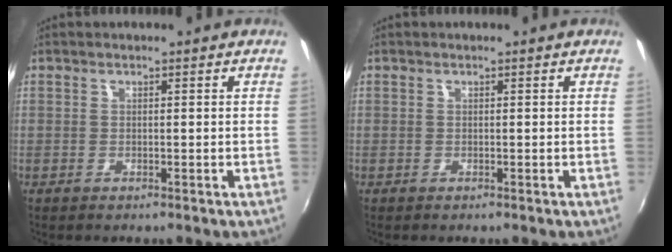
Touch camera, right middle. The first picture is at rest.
{"total": 0.0}